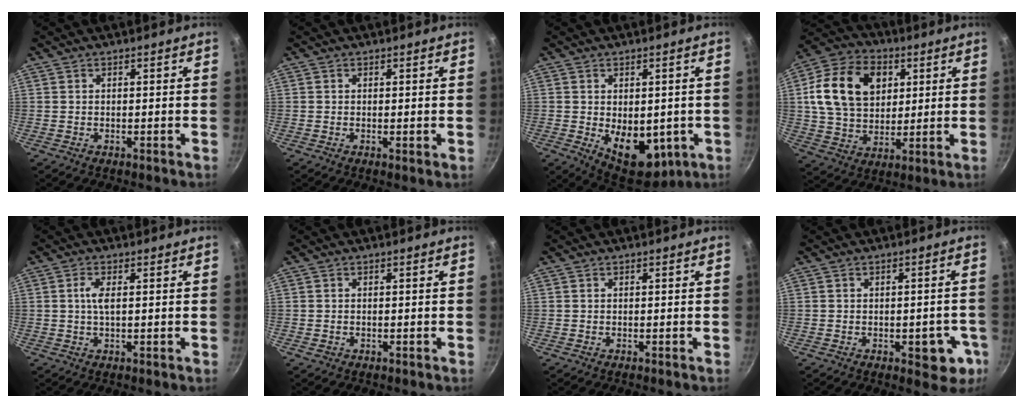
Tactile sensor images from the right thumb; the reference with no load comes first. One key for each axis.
{"total": 0.5, "fx": 0.1, "fy": 0.2, "fz": 0.5, "tx": -0.008, "ty": -0.004, "tz": -0.001}
{"total": 12.0, "fx": -1.9, "fy": 7.5, "fz": 9.2, "tx": -0.095, "ty": -0.020, "tz": -0.007}
{"total": 18.3, "fx": 4.8, "fy": 13.3, "fz": 11.6, "tx": -0.188, "ty": 0.000, "tz": 0.079}
{"total": 2.9, "fx": 0.5, "fy": 0.9, "fz": 2.7, "tx": -0.059, "ty": 0.003, "tz": 0.008}
{"total": 0.6, "fx": -0.1, "fy": 0.4, "fz": 0.3, "tx": -0.002, "ty": 0.001, "tz": -0.003}
{"total": 0.0}
{"total": 6.9, "fx": -2.4, "fy": 3.8, "fz": 5.3, "tx": -0.030, "ty": 0.011, "tz": -0.026}